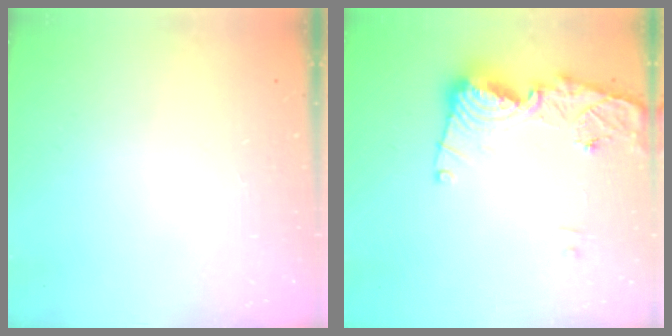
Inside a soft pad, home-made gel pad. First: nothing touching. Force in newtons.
{"total": 14.4, "press": 14.4, "slide": 1.4}